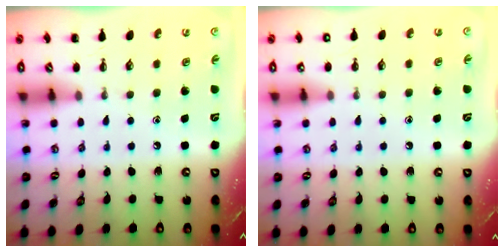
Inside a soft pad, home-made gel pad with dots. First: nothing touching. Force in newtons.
{"total": 2.1, "press": 2.0, "slide": 0.6}